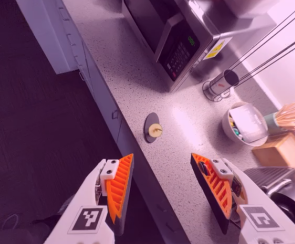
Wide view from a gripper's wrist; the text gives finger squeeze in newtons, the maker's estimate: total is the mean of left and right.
{"total": 0.0}